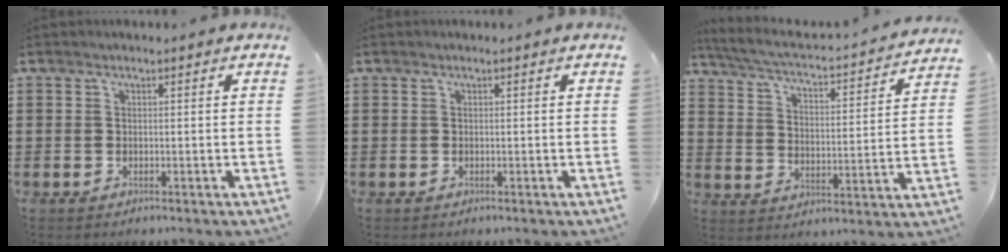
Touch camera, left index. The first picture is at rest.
{"total": 0.0}
{"total": 3.1, "force": [2.8, -0.1, 1.3], "torque": [-0.047, -0.032, 0.037]}